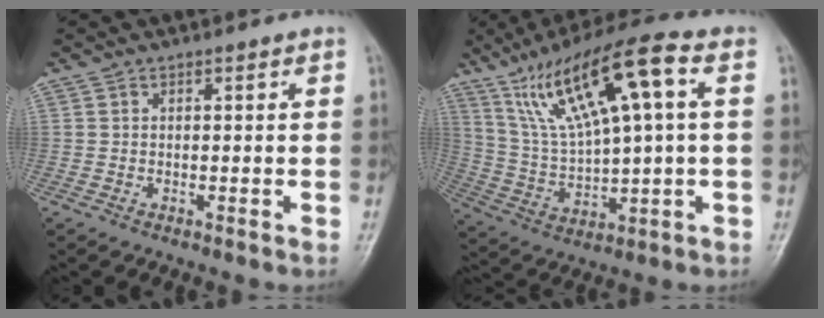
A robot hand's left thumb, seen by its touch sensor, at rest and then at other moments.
{"total": 18.0, "force": [6.9, 4.3, 16.0], "torque": [-0.291, 0.004, 0.133]}